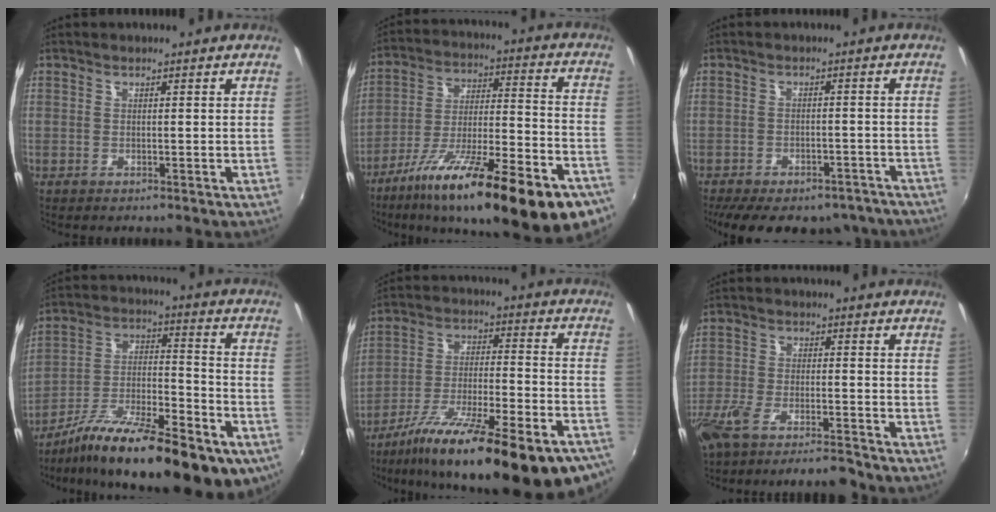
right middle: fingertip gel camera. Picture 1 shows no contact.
{"total": 29.2, "force": [-19.5, 6.2, 20.8], "torque": [-0.319, -0.050, -0.291]}
{"total": 18.7, "force": [-15.1, 7.6, 8.0], "torque": [-0.165, -0.006, -0.183]}
{"total": 25.0, "force": [-16.2, 7.7, 17.4], "torque": [-0.282, -0.024, -0.248]}
{"total": 29.3, "force": [-21.9, 5.6, 18.7], "torque": [-0.291, -0.052, -0.316]}
{"total": 11.3, "force": [-9.7, 2.0, 5.4], "torque": [-0.130, -0.021, -0.169]}